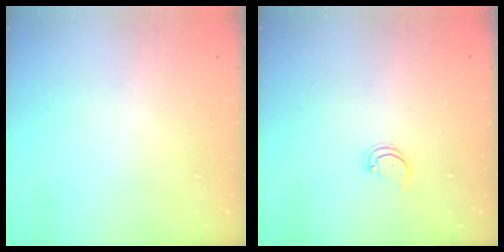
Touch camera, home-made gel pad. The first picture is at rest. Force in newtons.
{"total": 2.6, "press": 2.6, "slide": 0.2}